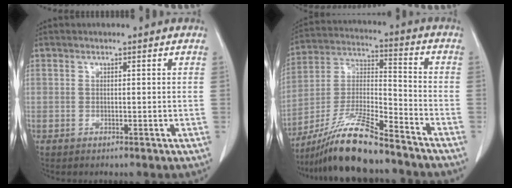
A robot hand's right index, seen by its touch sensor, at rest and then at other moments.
{"total": 15.2, "force": [-12.5, 1.4, 8.5], "torque": [-0.170, -0.012, -0.229]}